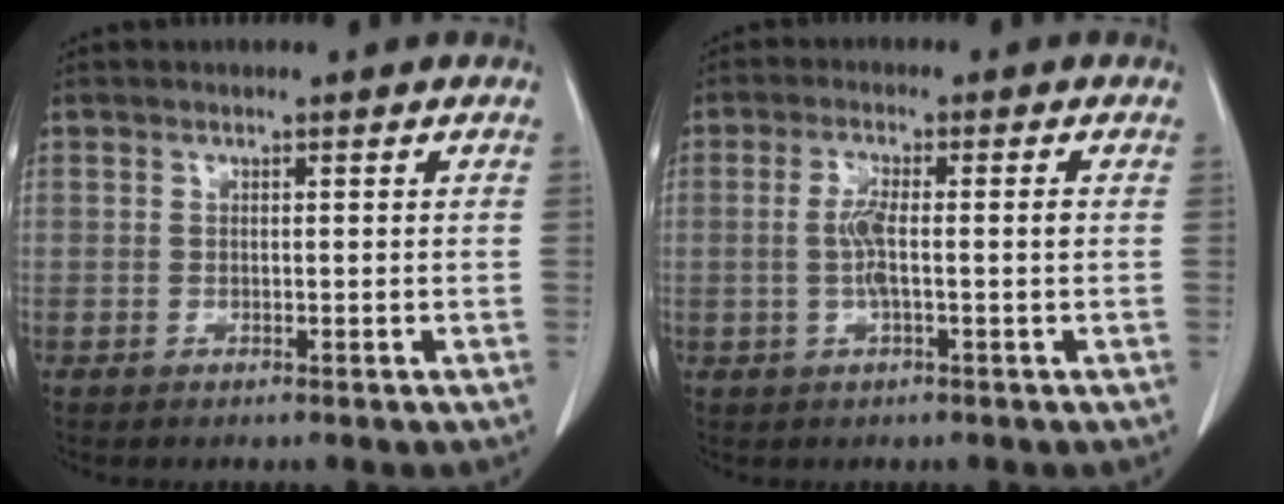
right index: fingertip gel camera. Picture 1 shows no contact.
{"total": 4.2, "force": [-0.4, 0.2, 4.2], "torque": [-0.088, 0.002, -0.008]}